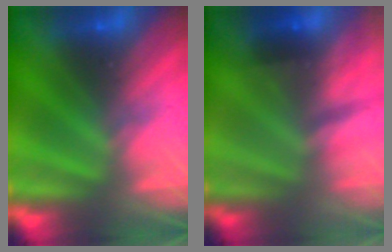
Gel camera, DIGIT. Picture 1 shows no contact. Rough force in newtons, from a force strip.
{"total": 2.3}